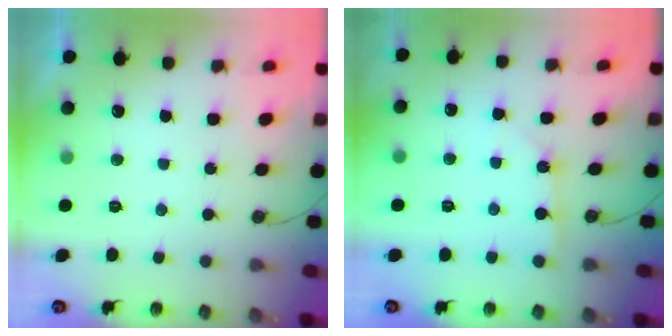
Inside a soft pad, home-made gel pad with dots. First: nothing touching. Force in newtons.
{"total": 1.8, "press": 1.7, "slide": 0.3}